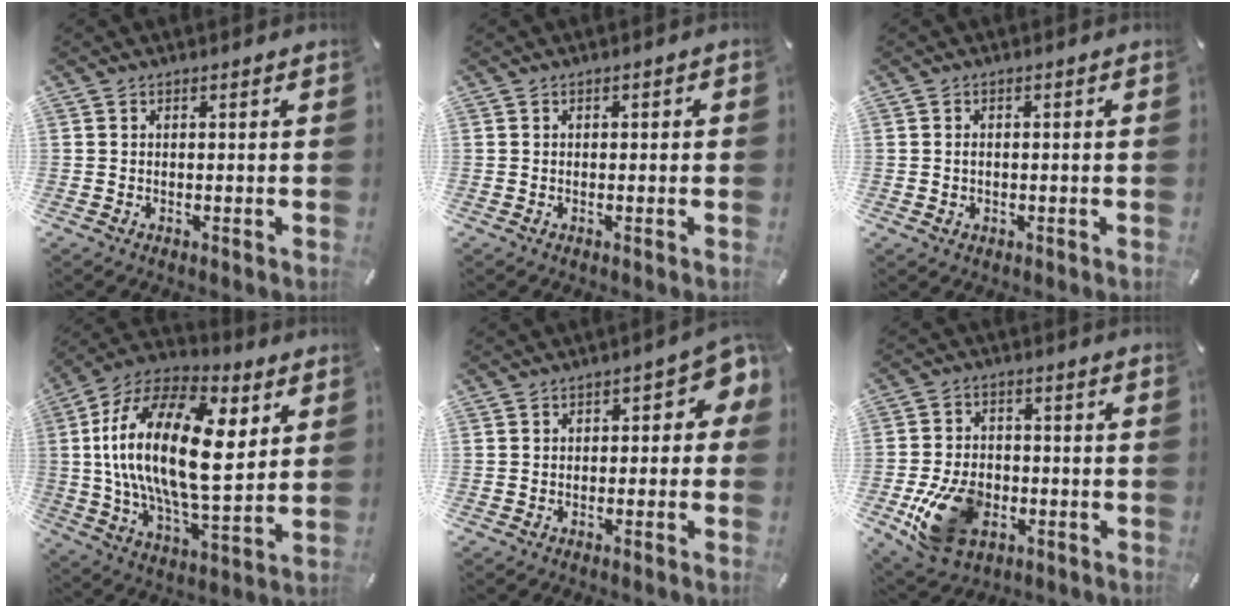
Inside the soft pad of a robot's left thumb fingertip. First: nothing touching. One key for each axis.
{"total": 0.6, "fx": -0.2, "fy": 0.5, "fz": 0.3, "tx": -0.005, "ty": 0.002, "tz": -0.006}
{"total": 1.6, "fx": -0.1, "fy": 1.2, "fz": 1.0, "tx": -0.022, "ty": 0.005, "tz": -0.003}
{"total": 25.5, "fx": 4.9, "fy": 12.8, "fz": 21.5, "tx": -0.431, "ty": -0.014, "tz": 0.079}
{"total": 4.7, "fx": -0.3, "fy": 2.9, "fz": 3.7, "tx": -0.047, "ty": 0.007, "tz": -0.012}
{"total": 14.1, "fx": -4.5, "fy": 9.9, "fz": 9.0, "tx": -0.186, "ty": 0.016, "tz": -0.076}